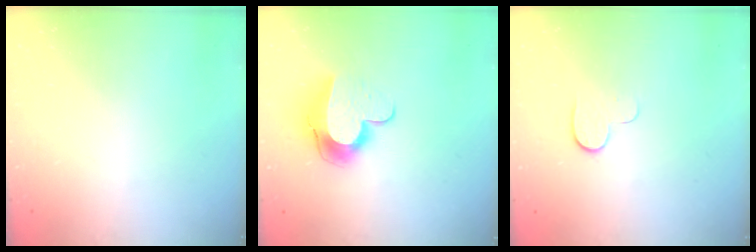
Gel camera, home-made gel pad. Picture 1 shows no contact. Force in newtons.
{"total": 11.2, "press": 11.2, "slide": 1.1}
{"total": 5.7, "press": 5.7, "slide": 0.6}